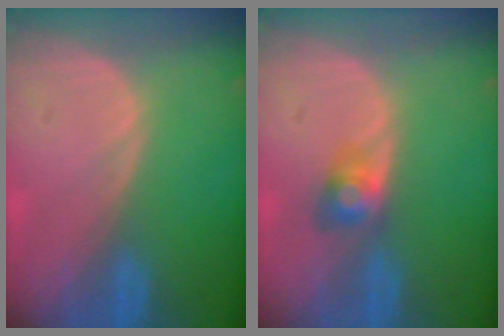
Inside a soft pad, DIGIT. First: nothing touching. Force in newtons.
{"total": 2.9, "press": 2.9, "slide": 0.0}